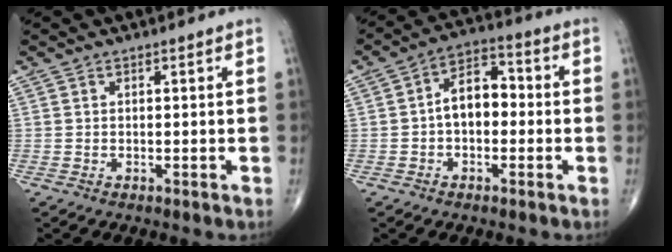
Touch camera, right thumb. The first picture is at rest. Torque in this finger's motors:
{"motor_torque": [0.09, 0.14, 0.04, 0.01, 0.15]}